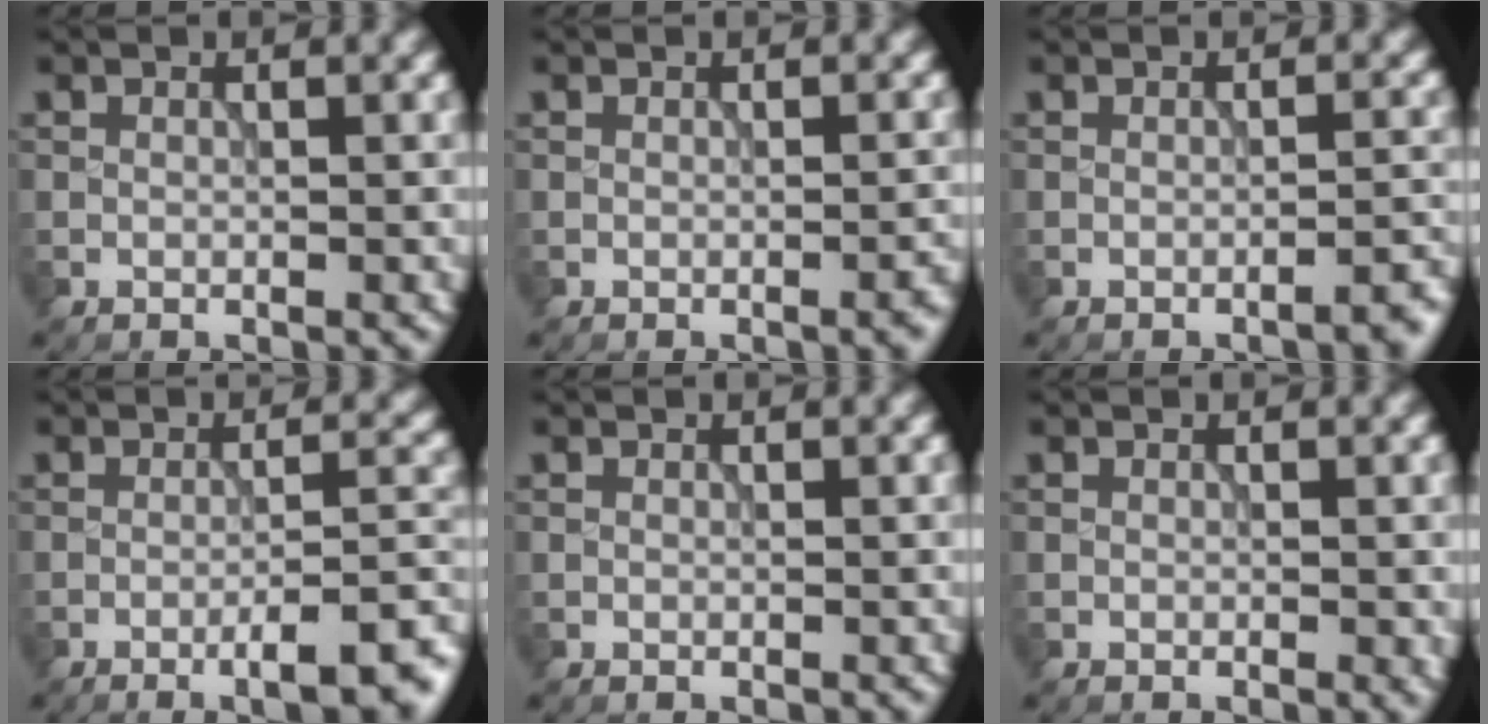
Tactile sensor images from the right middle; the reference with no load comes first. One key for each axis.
{"total": 1.0, "fx": -0.5, "fy": 0.2, "fz": 0.9, "tx": -0.010, "ty": 0.001, "tz": -0.008}
{"total": 2.2, "fx": -1.5, "fy": 0.5, "fz": 1.6, "tx": -0.012, "ty": 0.007, "tz": -0.027}
{"total": 7.0, "fx": -3.8, "fy": 1.7, "fz": 5.7, "tx": -0.070, "ty": 0.003, "tz": -0.050}
{"total": 0.0}
{"total": 0.5, "fx": -0.1, "fy": 0.1, "fz": 0.5, "tx": -0.006, "ty": -0.002, "tz": -0.001}